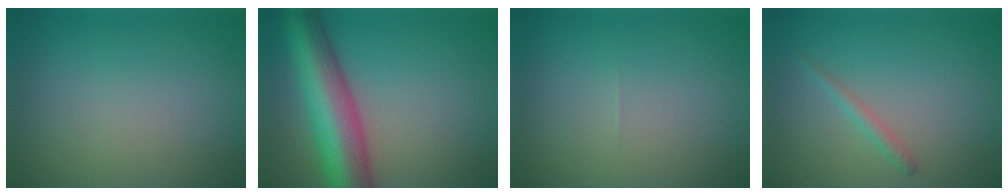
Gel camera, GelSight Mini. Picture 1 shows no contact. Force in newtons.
{"total": 10.1, "press": 10.1, "slide": 0.3}
{"total": 0.0}
{"total": 1.2, "press": 1.2, "slide": 0.1}